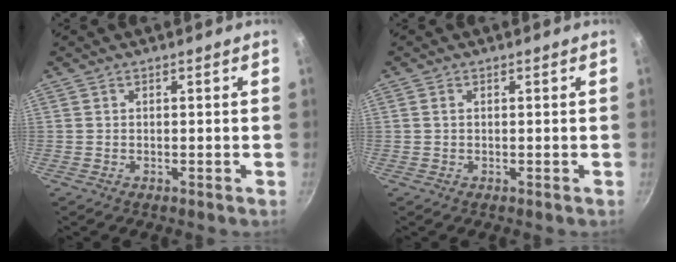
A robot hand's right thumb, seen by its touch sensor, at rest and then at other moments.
{"total": 0.9, "force": [0.2, 0.6, 0.6], "torque": [-0.011, 0.003, 0.002]}